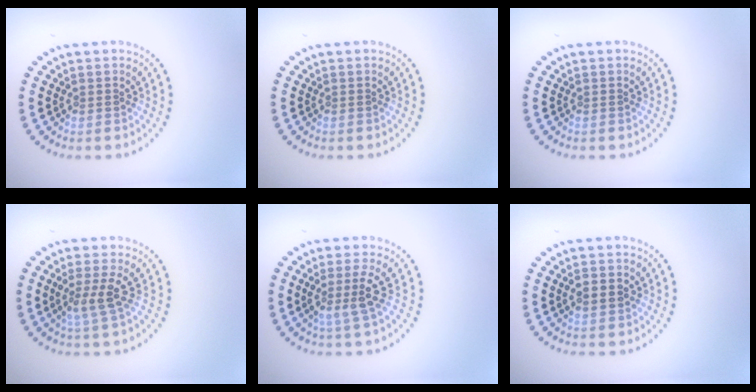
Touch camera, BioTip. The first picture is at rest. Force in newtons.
{"total": 0.0}
{"total": 0.0}
{"total": 2.5, "press": 1.9, "slide": 1.6}
{"total": 2.7, "press": 2.0, "slide": 1.8}
{"total": 2.1, "press": 2.1, "slide": 0.0}